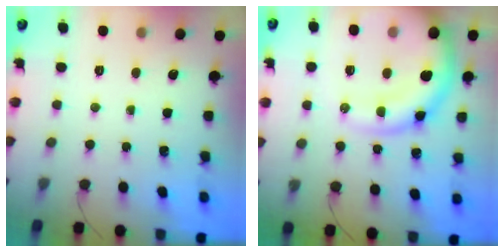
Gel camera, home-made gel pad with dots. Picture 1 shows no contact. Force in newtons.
{"total": 13.9, "press": 13.3, "slide": 3.9}